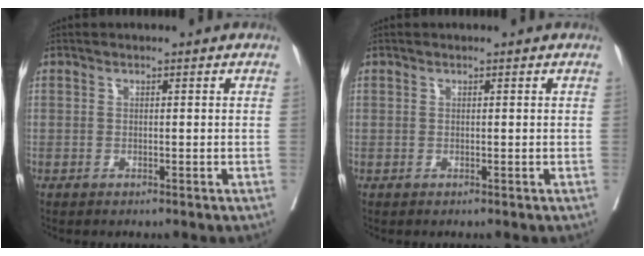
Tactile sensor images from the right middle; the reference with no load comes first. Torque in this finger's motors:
{"motor_torque": [-0.63, 0.19, -0.34, -0.09]}